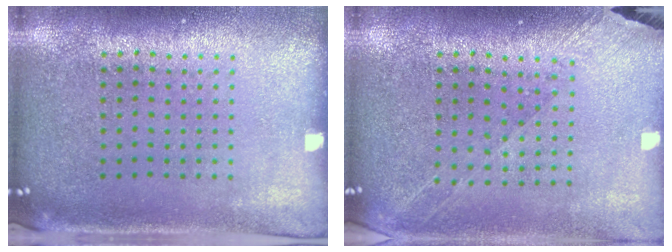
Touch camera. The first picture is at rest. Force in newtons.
{"total": 1.3, "press": 1.2, "slide": 0.5}